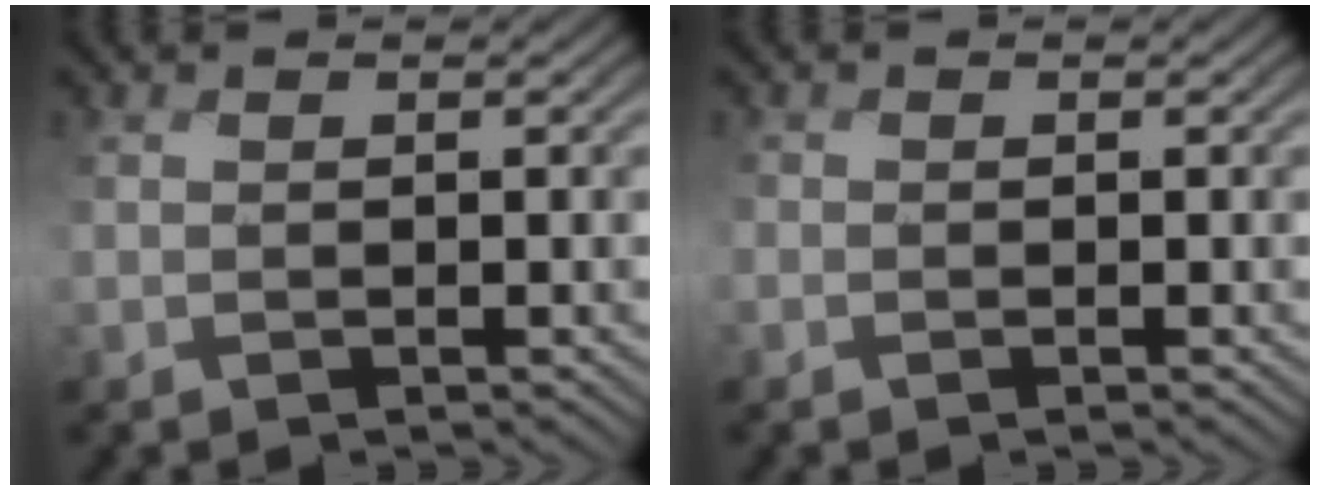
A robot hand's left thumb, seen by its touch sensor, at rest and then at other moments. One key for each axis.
{"total": 0.9, "fx": -0.5, "fy": 0.7, "fz": -0.4, "tx": 0.004, "ty": 0.006, "tz": -0.014}